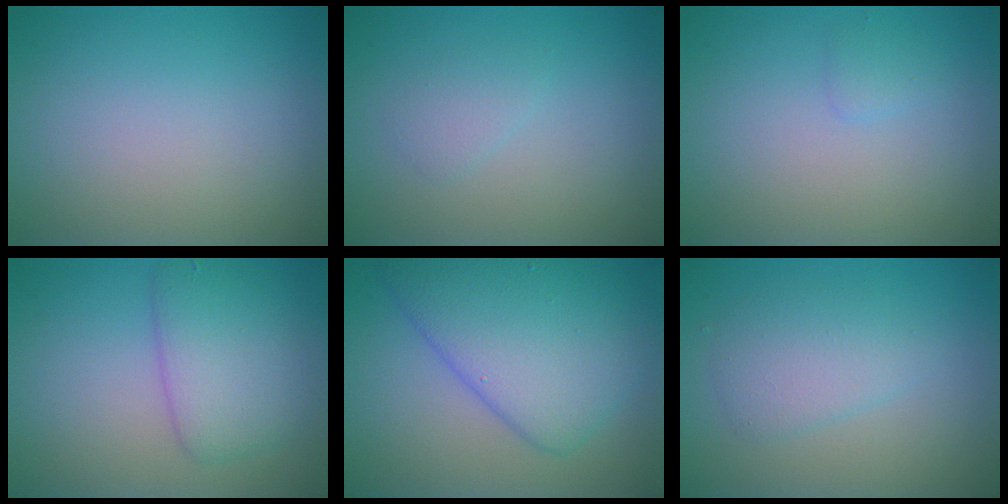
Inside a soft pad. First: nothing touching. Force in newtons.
{"total": 1.1, "press": 1.1, "slide": 0.1}
{"total": 0.8, "press": 0.7, "slide": 0.1}
{"total": 4.6, "press": 4.6, "slide": 0.1}
{"total": 7.5, "press": 7.5, "slide": 0.3}
{"total": 2.6, "press": 2.6, "slide": 0.1}